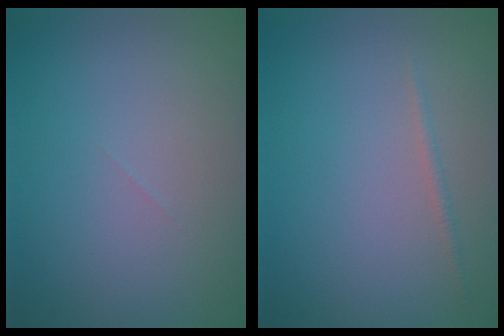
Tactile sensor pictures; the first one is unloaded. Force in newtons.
{"total": 0.6, "press": 0.6, "slide": 0.1}